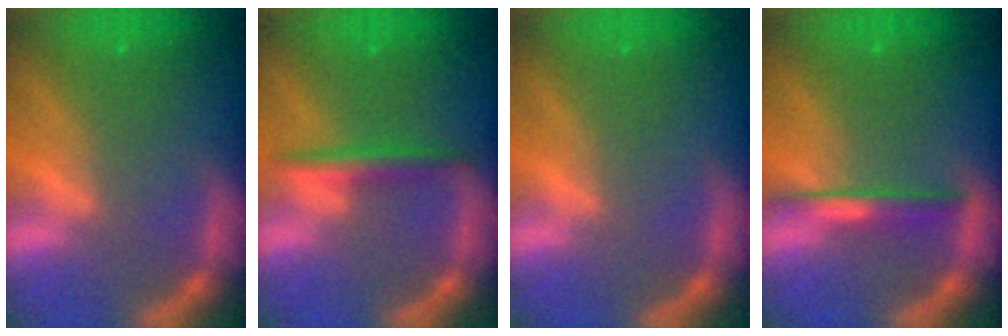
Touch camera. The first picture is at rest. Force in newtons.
{"total": 3.0}
{"total": 0.0}
{"total": 3.0}